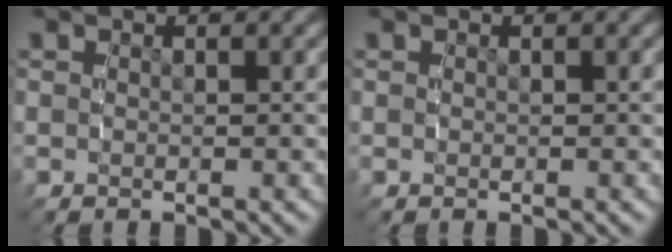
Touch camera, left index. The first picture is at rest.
{"total": 0.0}